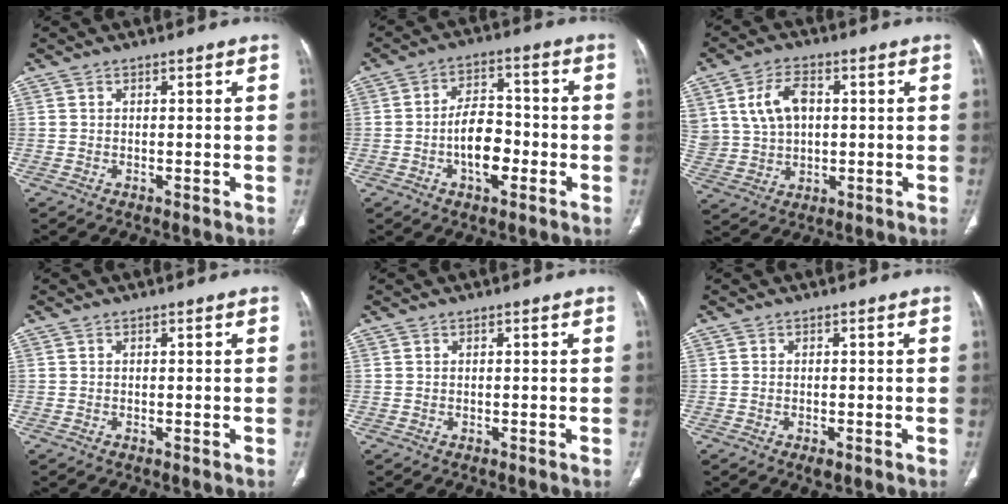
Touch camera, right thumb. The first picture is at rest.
{"total": 8.9, "force": [-2.5, 4.8, 7.0], "torque": [-0.104, 0.024, -0.046]}
{"total": 10.1, "force": [2.5, 7.0, 6.8], "torque": [-0.116, 0.002, 0.056]}
{"total": 0.0}
{"total": 0.0}
{"total": 1.6, "force": [-0.9, 0.6, 1.2], "torque": [-0.024, -0.002, -0.012]}